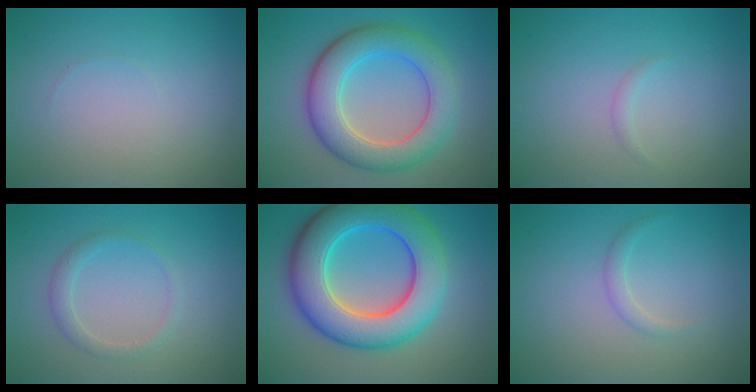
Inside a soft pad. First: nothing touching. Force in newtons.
{"total": 7.1, "press": 7.1, "slide": 0.3}
{"total": 0.6, "press": 0.6, "slide": 0.0}
{"total": 1.6, "press": 1.6, "slide": 0.1}
{"total": 10.4, "press": 10.4, "slide": 0.2}
{"total": 1.0, "press": 1.0, "slide": 0.1}